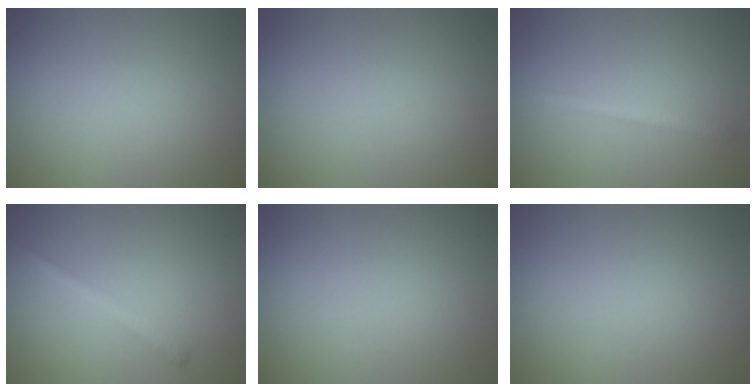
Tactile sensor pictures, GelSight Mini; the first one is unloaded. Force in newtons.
{"total": 0.0}
{"total": 1.8, "press": 1.8, "slide": 0.0}
{"total": 1.7, "press": 1.7, "slide": 0.1}
{"total": 0.0}
{"total": 0.0}